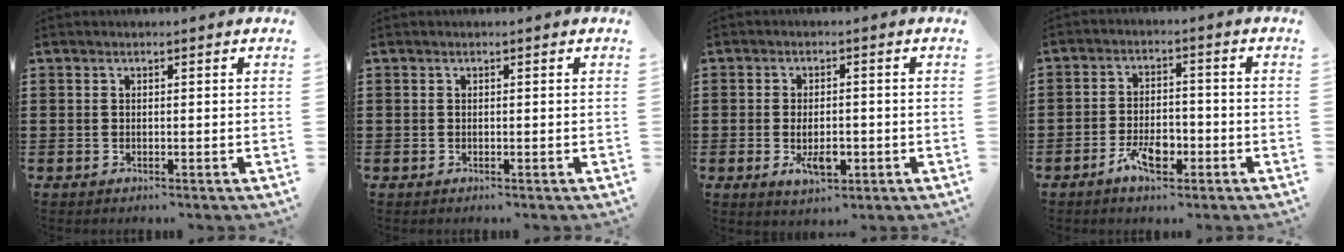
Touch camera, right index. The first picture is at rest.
{"total": 0.0}
{"total": 4.4, "force": [-1.2, 2.1, 3.7], "torque": [-0.062, -0.001, -0.022]}
{"total": 5.6, "force": [-2.8, 2.7, 4.0], "torque": [-0.076, 0.007, -0.052]}